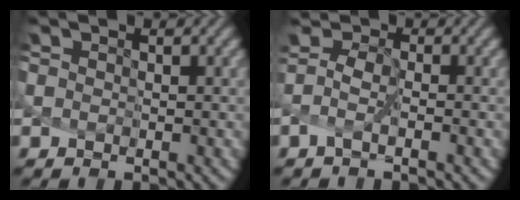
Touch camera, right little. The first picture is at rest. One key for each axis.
{"total": 1.5, "fx": -0.6, "fy": 0.2, "fz": 1.4, "tx": -0.041, "ty": 0.001, "tz": -0.013}